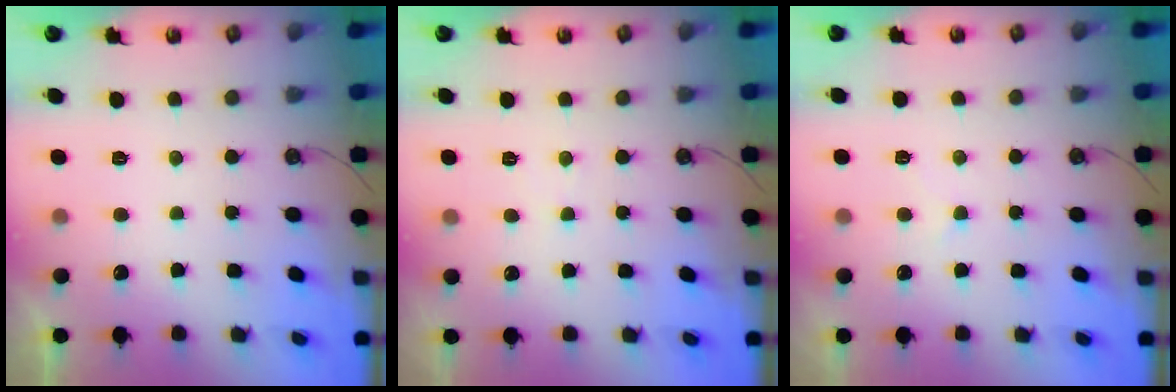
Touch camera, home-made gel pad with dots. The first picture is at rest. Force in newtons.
{"total": 2.9, "press": 2.9, "slide": 0.5}
{"total": 6.7, "press": 6.7, "slide": 0.8}